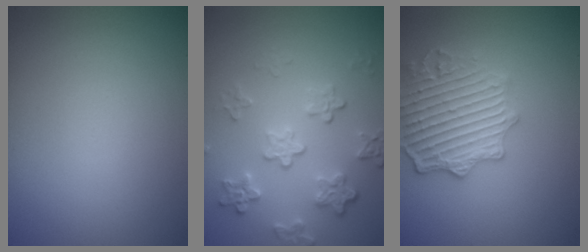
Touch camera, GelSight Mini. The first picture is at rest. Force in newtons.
{"total": 4.2, "press": 3.1, "slide": 2.9}
{"total": 4.6, "press": 4.4, "slide": 1.3}